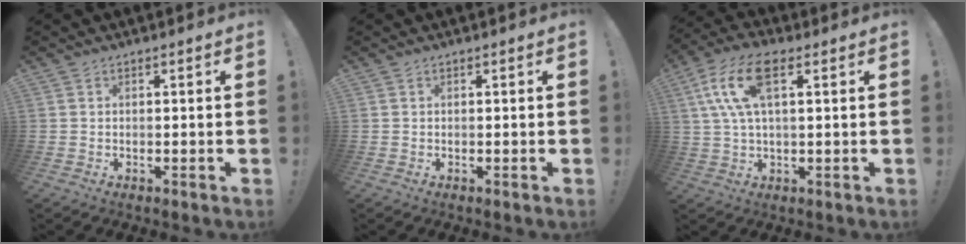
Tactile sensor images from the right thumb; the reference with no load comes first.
{"total": 0.0}
{"total": 13.0, "force": [4.5, 5.5, 10.8], "torque": [-0.215, -0.003, 0.082]}